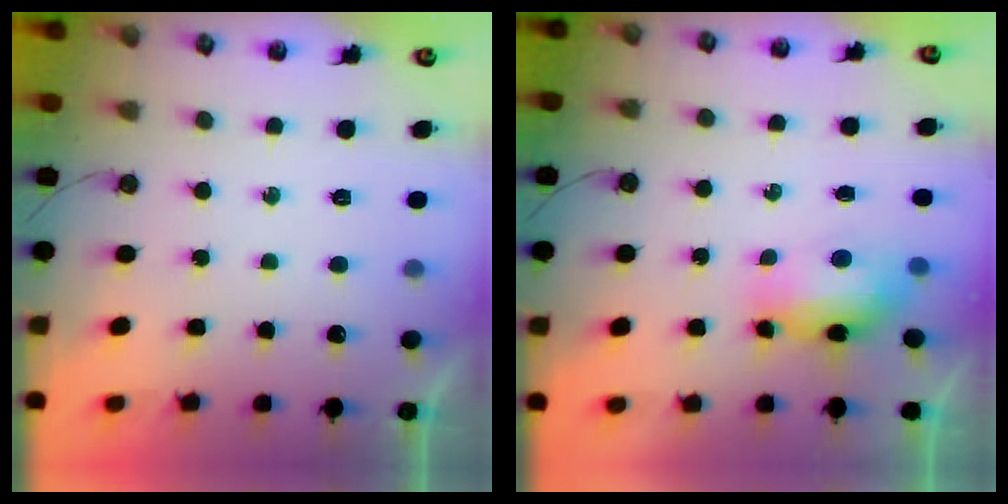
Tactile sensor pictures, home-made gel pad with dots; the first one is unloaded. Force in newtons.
{"total": 7.7, "press": 7.5, "slide": 1.5}